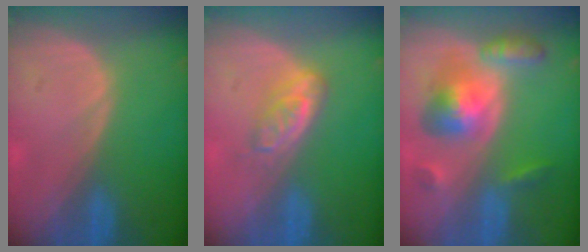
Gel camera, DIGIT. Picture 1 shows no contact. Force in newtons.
{"total": 4.8, "press": 4.2, "slide": 2.4}
{"total": 8.0, "press": 8.0, "slide": 0.7}